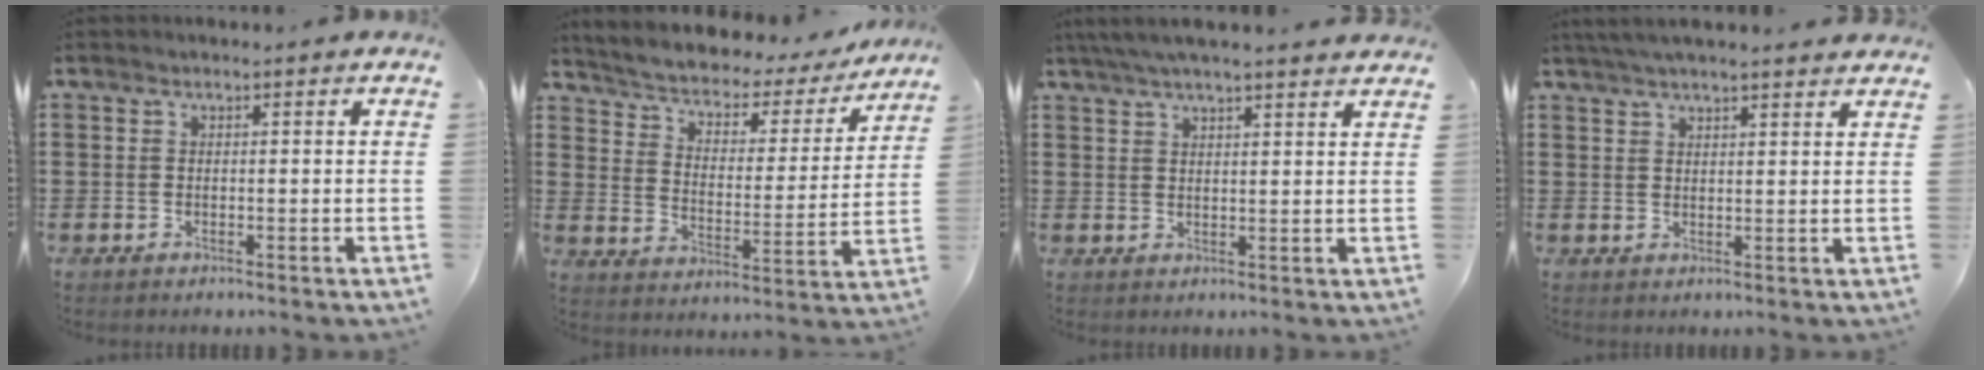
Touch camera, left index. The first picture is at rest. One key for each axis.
{"total": 3.1, "fx": 2.6, "fy": 1.1, "fz": 1.2, "tx": -0.041, "ty": -0.027, "tz": 0.033}
{"total": 4.3, "fx": 3.7, "fy": 0.2, "fz": 2.0, "tx": -0.049, "ty": -0.005, "tz": 0.067}
{"total": 3.3, "fx": 3.1, "fy": -0.1, "fz": 1.3, "tx": -0.033, "ty": -0.001, "tz": 0.057}